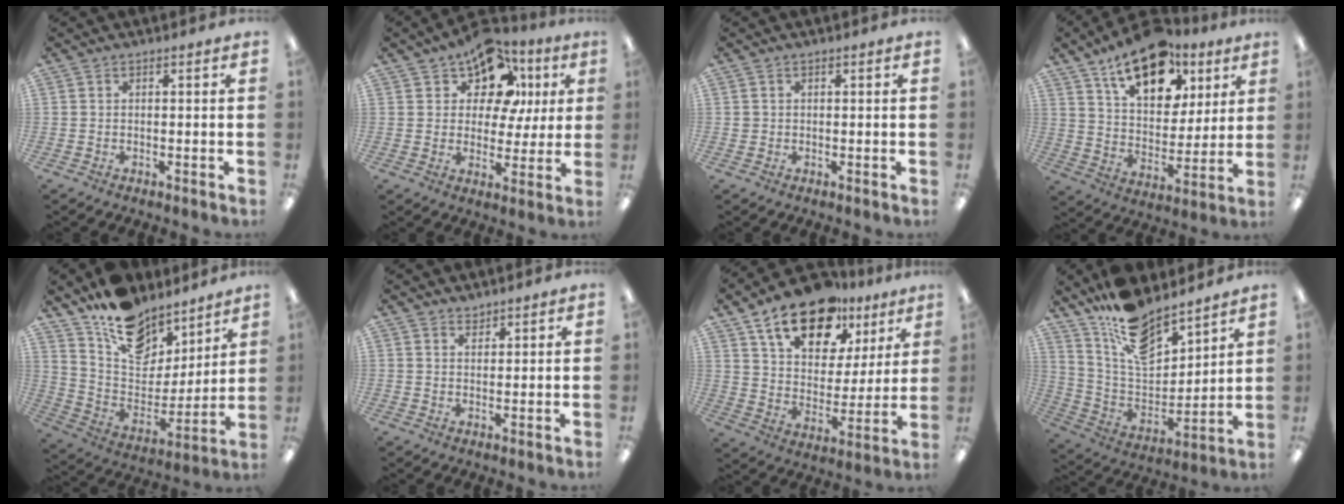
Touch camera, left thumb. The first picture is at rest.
{"total": 13.3, "force": [8.3, 8.2, 6.4], "torque": [-0.119, -0.042, 0.154]}
{"total": 1.0, "force": [0.2, 0.9, 0.1], "torque": [-0.001, 0.004, 0.003]}
{"total": 18.4, "force": [11.9, 9.9, 9.9], "torque": [-0.155, -0.057, 0.207]}
{"total": 16.7, "force": [11.9, 9.9, 6.3], "torque": [-0.117, -0.081, 0.220]}
{"total": 1.7, "force": [1.6, 0.5, 0.0], "torque": [0.007, -0.006, 0.030]}
{"total": 18.5, "force": [12.5, 9.9, 9.4], "torque": [-0.153, -0.065, 0.221]}
{"total": 15.4, "force": [12.3, 6.4, 6.8], "torque": [-0.130, -0.084, 0.223]}